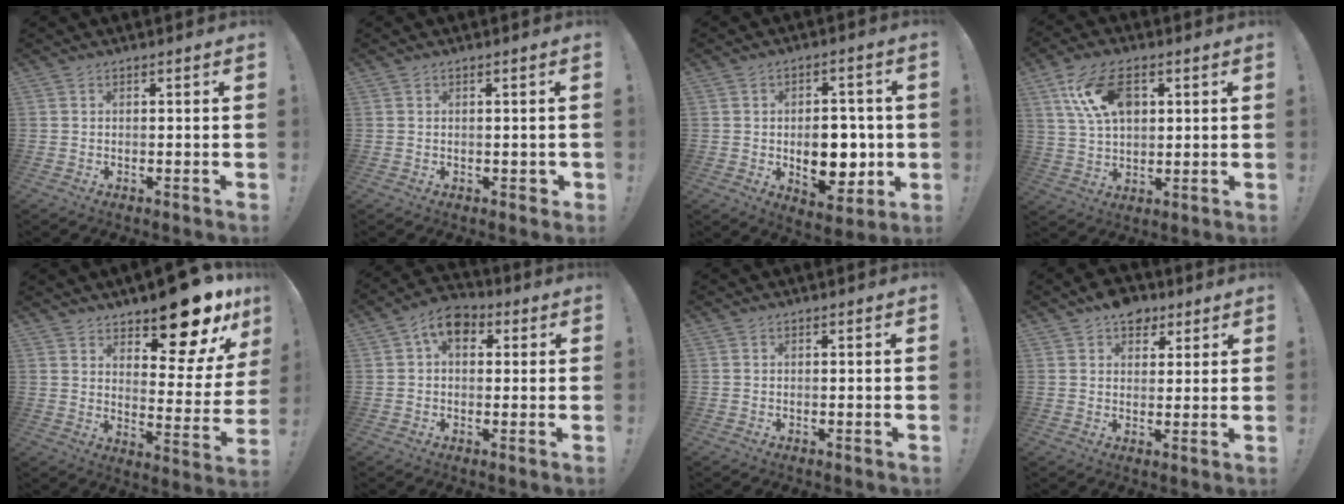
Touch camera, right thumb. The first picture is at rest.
{"total": 1.5, "force": [-0.2, 1.0, 1.1], "torque": [-0.015, 0.004, -0.003]}
{"total": 13.3, "force": [-1.8, 8.7, 9.9], "torque": [-0.135, 0.009, -0.024]}
{"total": 13.9, "force": [5.2, 8.3, 9.9], "torque": [-0.173, 0.001, 0.100]}
{"total": 15.6, "force": [12.4, 4.9, 8.1], "torque": [-0.091, -0.109, 0.200]}
{"total": 8.0, "force": [2.7, 5.2, 5.4], "torque": [-0.077, 0.000, 0.051]}
{"total": 0.0}
{"total": 7.5, "force": [4.9, 5.0, 2.6], "torque": [-0.024, -0.026, 0.090]}